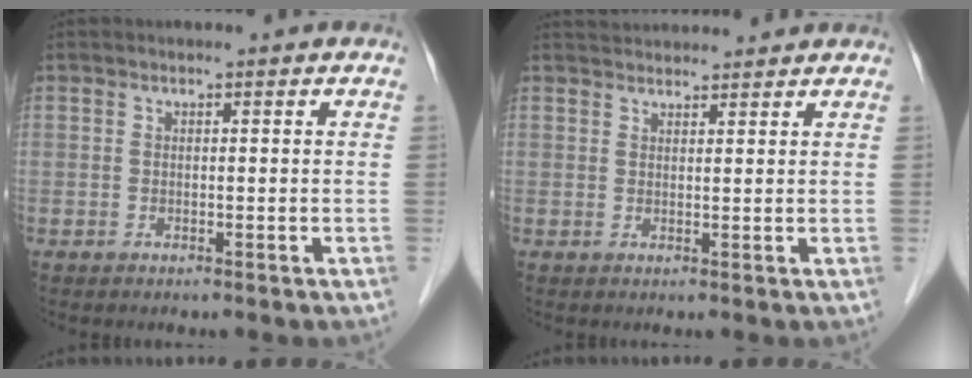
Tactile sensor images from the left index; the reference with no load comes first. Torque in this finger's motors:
{"motor_torque": [-0.03, -0.05, -0.02, 0.00]}